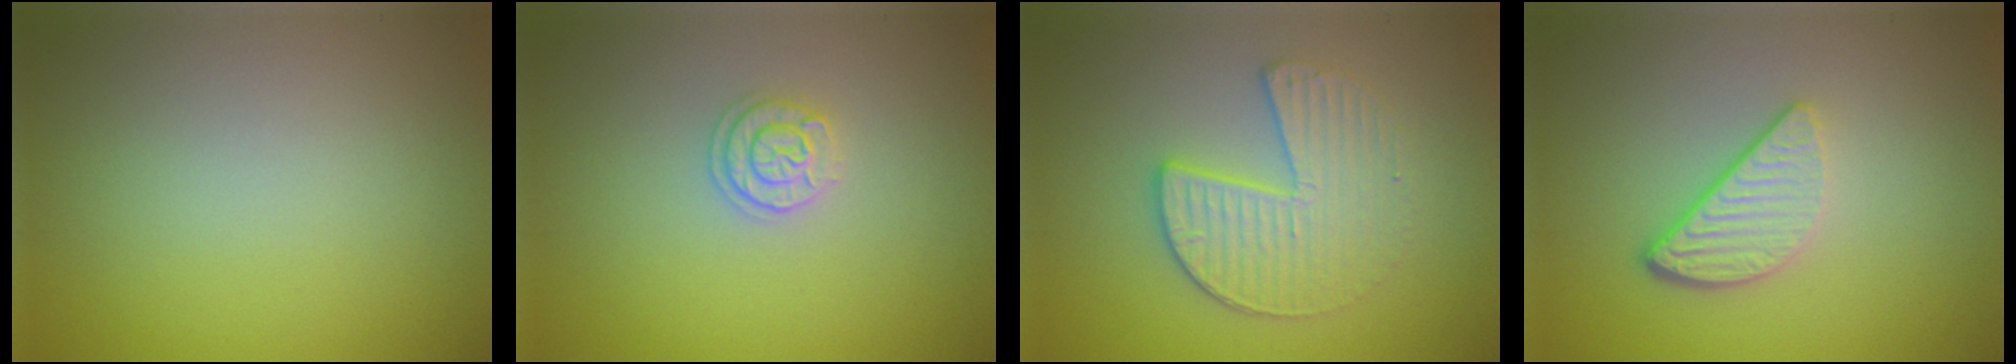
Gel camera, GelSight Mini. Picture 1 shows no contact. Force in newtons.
{"total": 1.9, "press": 1.9, "slide": 0.2}
{"total": 3.7, "press": 3.5, "slide": 1.3}
{"total": 3.4, "press": 2.7, "slide": 2.0}